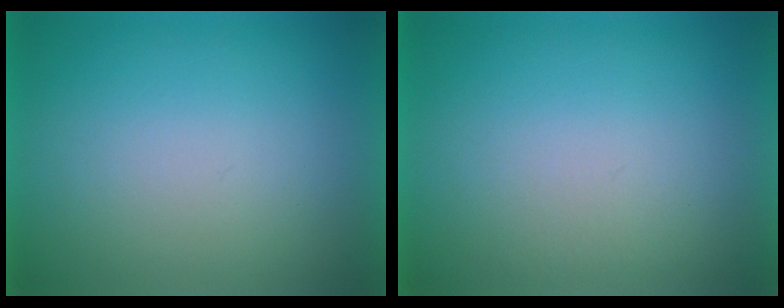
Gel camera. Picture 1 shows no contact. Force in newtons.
{"total": 1.1}